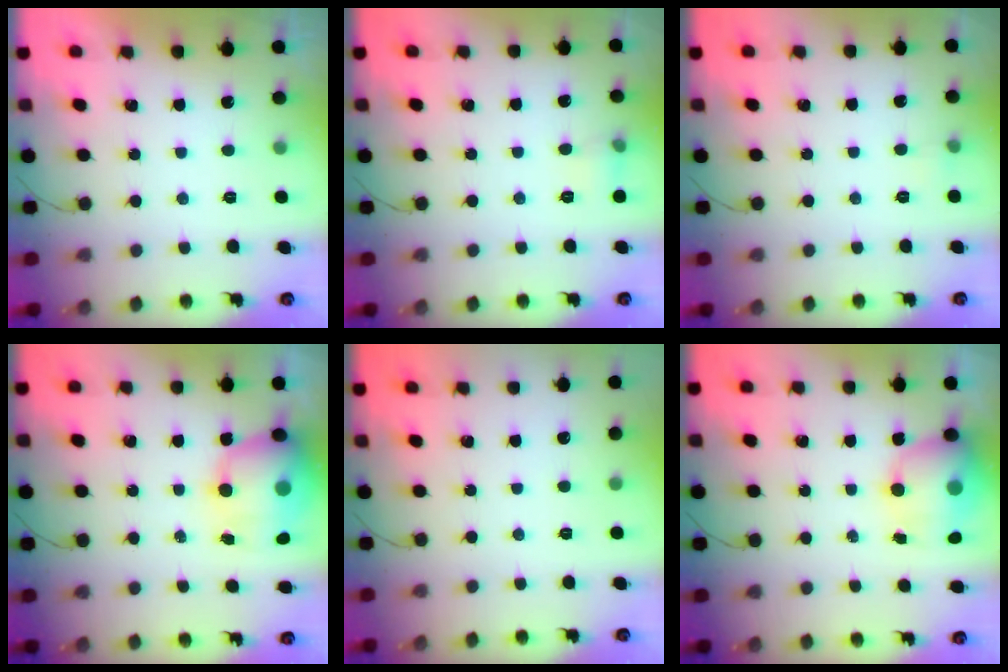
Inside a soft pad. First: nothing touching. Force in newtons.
{"total": 5.5, "press": 5.2, "slide": 1.9}
{"total": 2.5, "press": 2.3, "slide": 1.1}
{"total": 12.8, "press": 12.4, "slide": 3.3}
{"total": 0.0}
{"total": 10.6, "press": 10.2, "slide": 2.7}